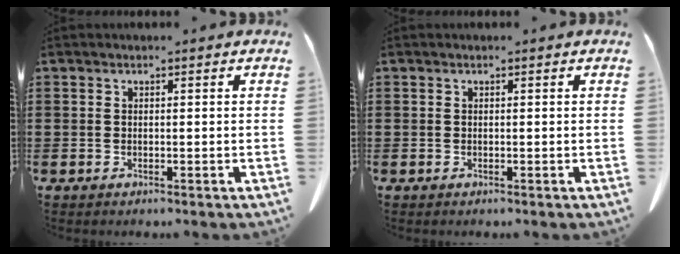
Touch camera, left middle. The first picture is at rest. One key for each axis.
{"total": 0.0}